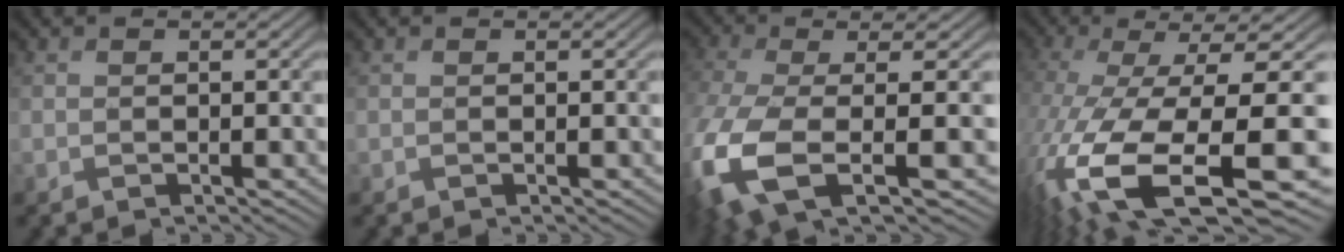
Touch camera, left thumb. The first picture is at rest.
{"total": 0.0}
{"total": 11.8, "force": [-3.6, 4.2, 10.4], "torque": [-0.255, -0.034, -0.058]}
{"total": 18.2, "force": [-6.7, 5.3, 16.0], "torque": [-0.369, -0.040, -0.086]}